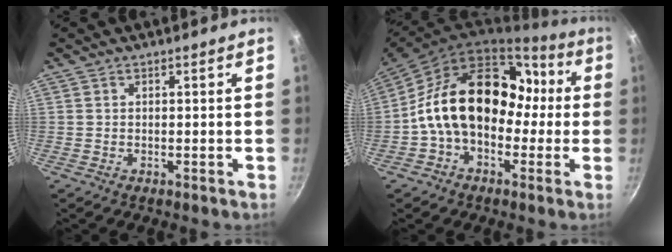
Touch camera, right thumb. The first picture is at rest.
{"total": 20.1, "force": [-0.3, 14.4, 13.9], "torque": [-0.187, 0.064, -0.015]}